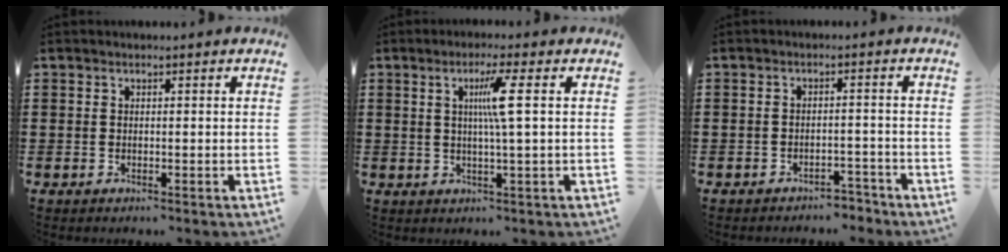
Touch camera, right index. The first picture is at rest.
{"total": 5.2, "force": [1.0, -0.5, 5.1], "torque": [-0.099, -0.003, 0.011]}
{"total": 2.7, "force": [-2.6, 0.5, 0.4], "torque": [-0.013, 0.002, -0.054]}